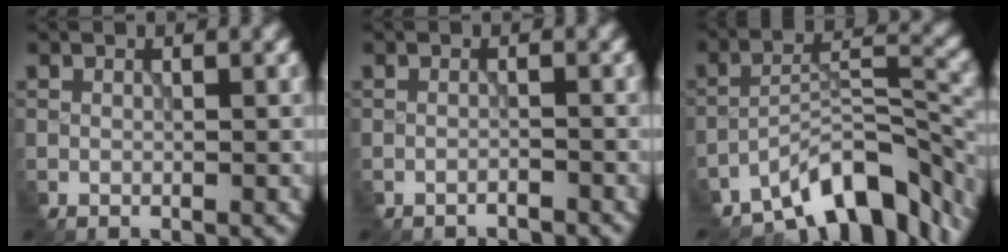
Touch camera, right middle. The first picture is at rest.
{"total": 1.5, "force": [-1.5, 0.0, -0.1], "torque": [0.004, 0.000, -0.027]}
{"total": 9.3, "force": [-7.2, 3.0, 5.0], "torque": [-0.071, 0.005, -0.131]}